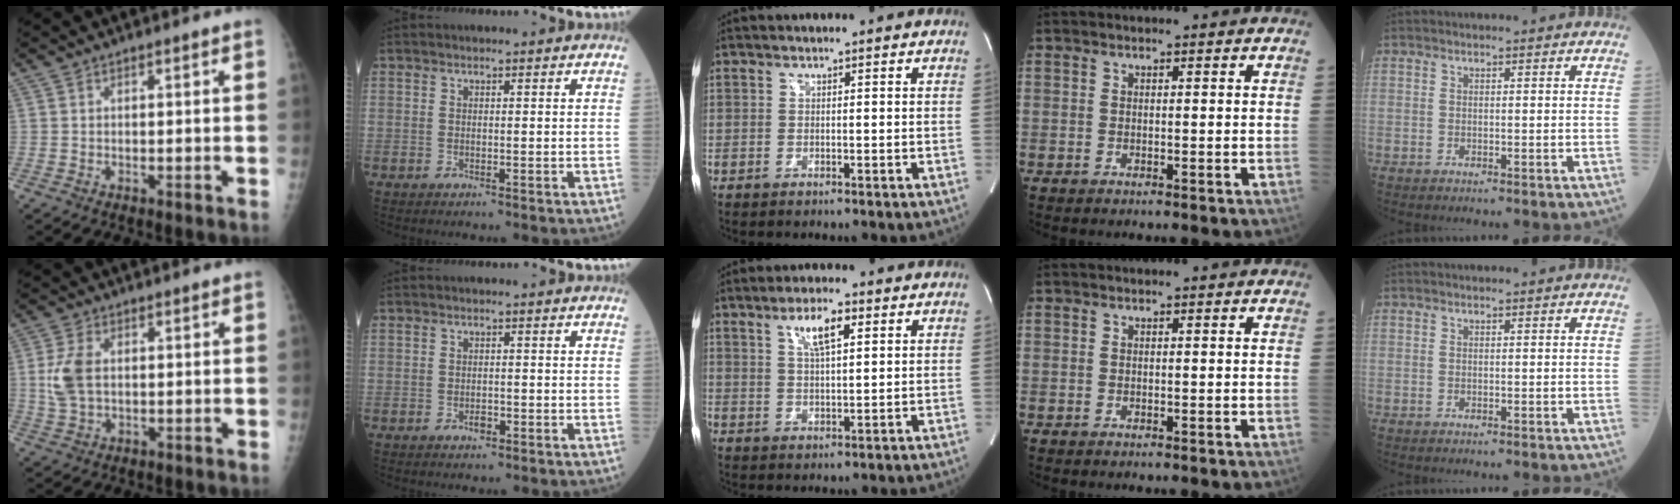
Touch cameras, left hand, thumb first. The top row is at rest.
{"thumb": {"total": 6.1, "force": [0.5, 3.9, 4.7], "torque": [-0.105, 0.002, 0.010]}, "index": {"total": 1.3, "force": [-0.9, 0.6, 0.8], "torque": [-0.011, 0.002, -0.011]}, "middle": {"total": 5.8, "force": [2.8, 1.3, 4.9], "torque": [-0.091, 0.005, 0.051]}}